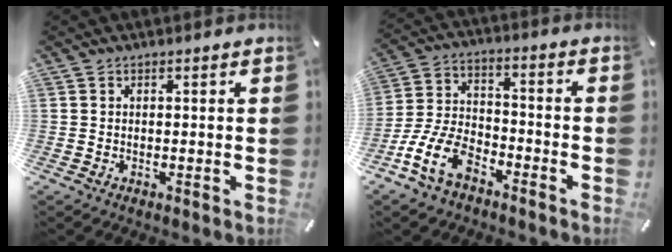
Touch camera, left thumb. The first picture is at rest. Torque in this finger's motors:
{"motor_torque": [-0.53, 1.20, 0.22, 0.20, 0.08]}